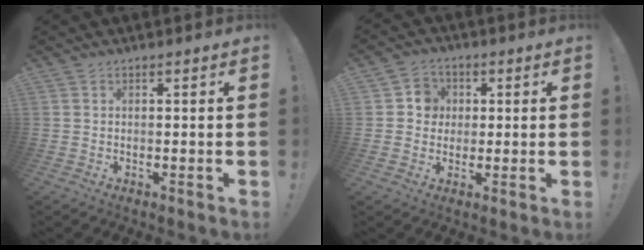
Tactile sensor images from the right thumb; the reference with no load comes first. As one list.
[{"total": 6.6, "force": [1.0, 6.3, 1.9], "torque": [-0.031, 0.005, 0.021]}]